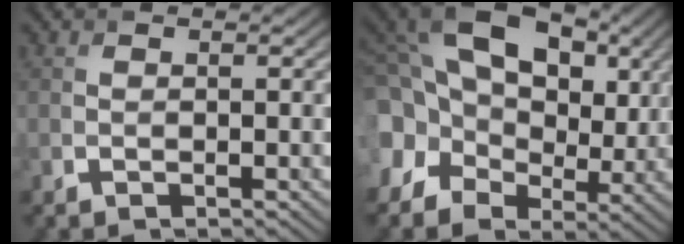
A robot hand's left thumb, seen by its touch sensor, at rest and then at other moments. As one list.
[{"total": 20.8, "force": [4.9, 16.0, 12.3], "torque": [-0.300, 0.029, 0.085]}]